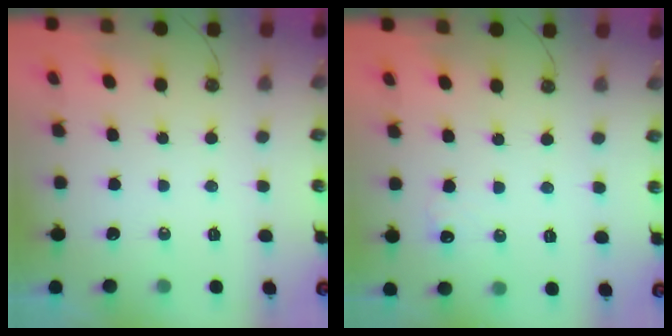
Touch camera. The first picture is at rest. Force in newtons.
{"total": 6.6, "press": 6.5, "slide": 1.4}